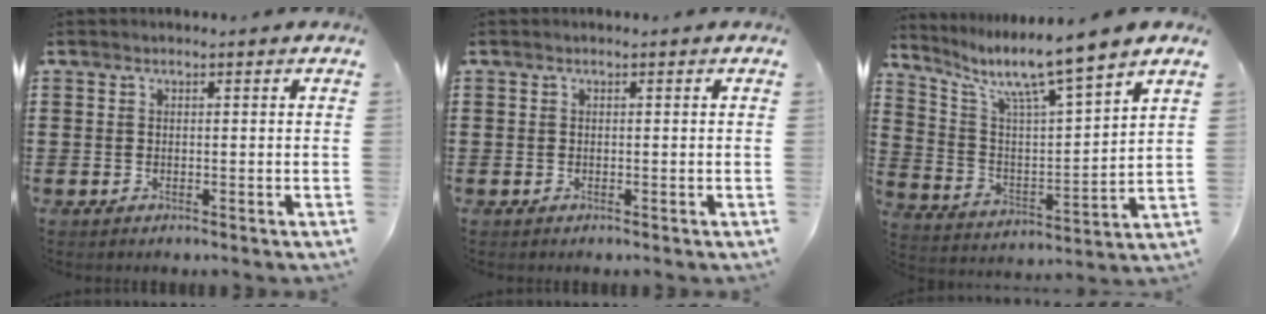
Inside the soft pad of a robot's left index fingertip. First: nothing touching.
{"total": 0.0}
{"total": 8.5, "force": [7.0, -0.1, 4.8], "torque": [-0.113, -0.054, 0.107]}